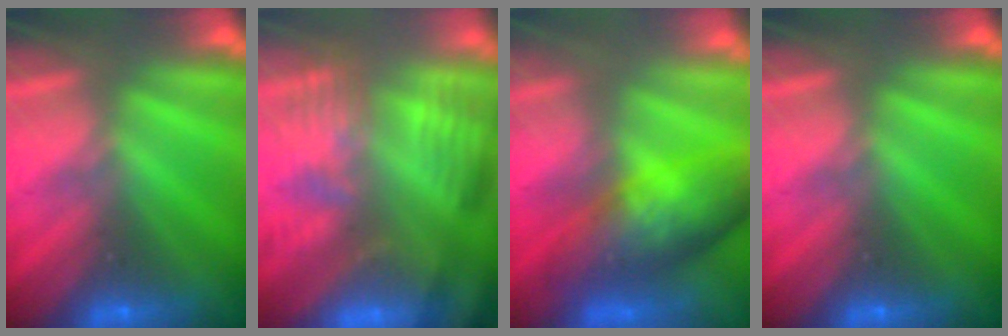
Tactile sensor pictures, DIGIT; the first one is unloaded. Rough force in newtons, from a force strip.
{"total": 7.5}
{"total": 7.6}
{"total": 0.0}